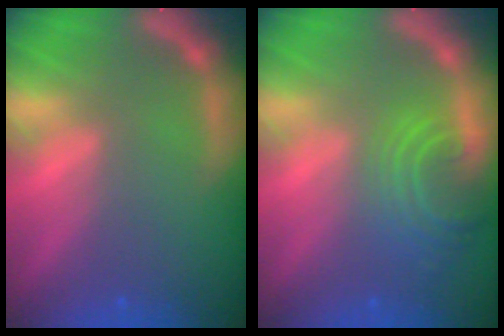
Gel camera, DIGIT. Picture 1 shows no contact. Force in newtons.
{"total": 5.5}